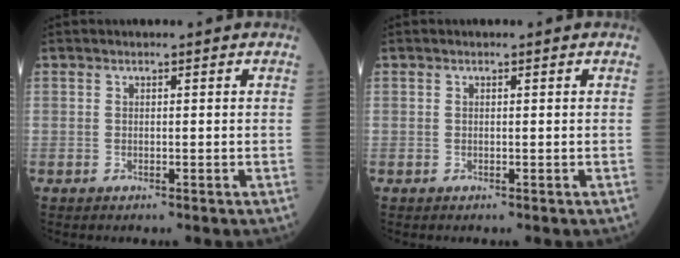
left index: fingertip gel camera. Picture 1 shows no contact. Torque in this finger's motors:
{"motor_torque": [0.02, 0.01, 0.00, 0.00]}